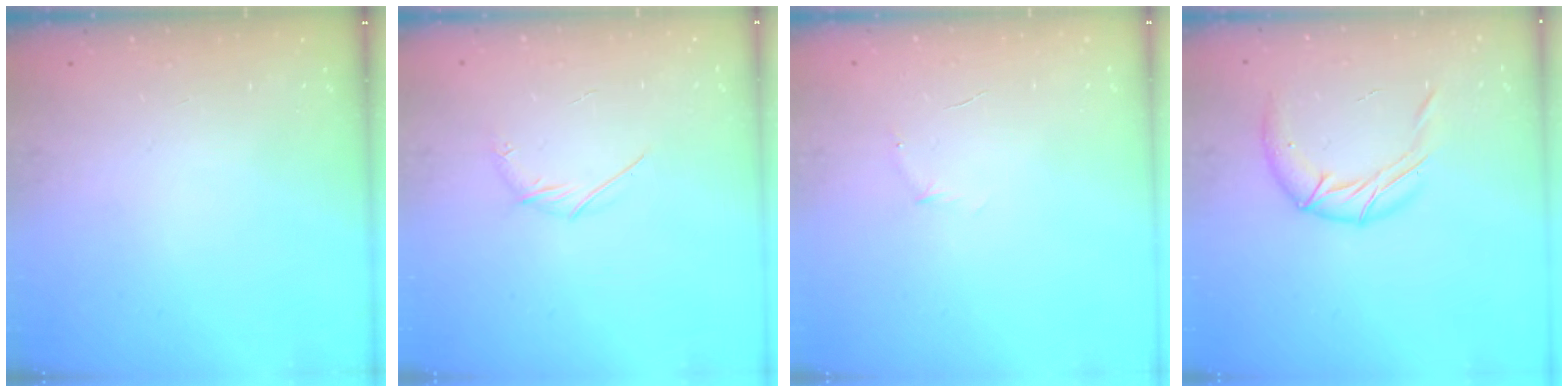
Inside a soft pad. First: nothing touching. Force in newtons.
{"total": 3.3, "press": 3.2, "slide": 0.7}
{"total": 3.8, "press": 3.6, "slide": 1.1}
{"total": 10.8, "press": 10.7, "slide": 1.3}